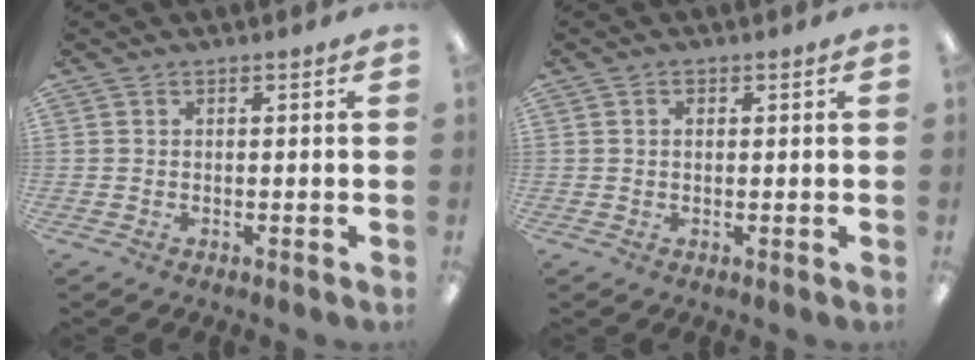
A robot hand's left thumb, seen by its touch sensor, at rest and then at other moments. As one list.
[{"total": 1.0, "force": [0.3, 0.7, 0.7], "torque": [-0.016, 0.005, 0.004]}]